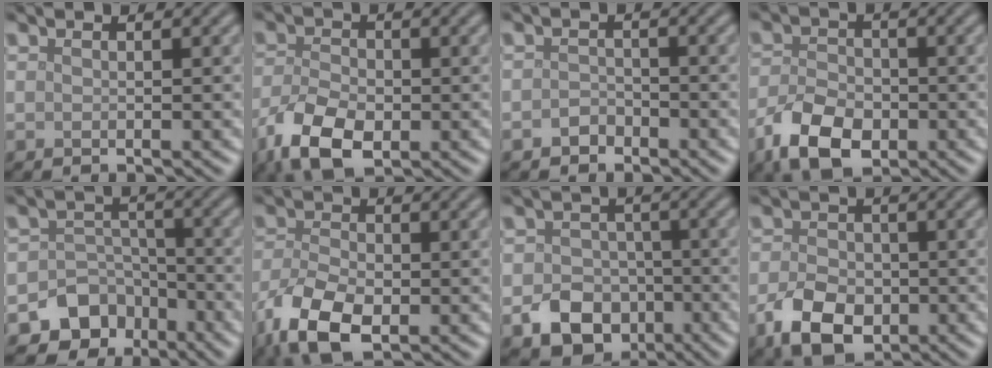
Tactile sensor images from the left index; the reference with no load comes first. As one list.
[{"total": 6.4, "force": [-2.8, 3.7, 4.4], "torque": [-0.103, -0.010, -0.058]}, {"total": 1.4, "force": [-0.9, 1.0, 0.4], "torque": [-0.004, 0.004, -0.019]}, {"total": 6.0, "force": [-3.0, 3.6, 3.7], "torque": [-0.077, -0.004, -0.060]}, {"total": 6.4, "force": [-4.0, 4.8, 1.6], "torque": [0.000, 0.000, -0.070]}, {"total": 7.3, "force": [-3.2, 4.1, 5.1], "torque": [-0.124, -0.014, -0.065]}, {"total": 6.2, "force": [-2.6, 5.0, 2.7], "torque": [-0.029, -0.007, -0.053]}, {"total": 5.7, "force": [-2.1, 3.9, 3.5], "torque": [-0.073, -0.006, -0.043]}]